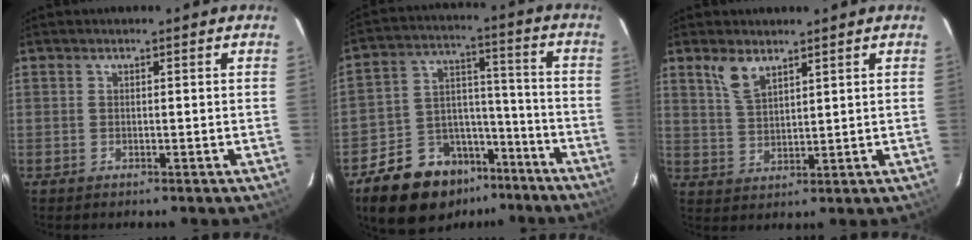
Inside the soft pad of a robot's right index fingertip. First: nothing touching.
{"total": 16.3, "force": [-11.1, 10.1, 6.4], "torque": [-0.140, 0.047, -0.162]}
{"total": 5.0, "force": [3.5, 2.0, 3.0], "torque": [-0.059, 0.002, 0.074]}